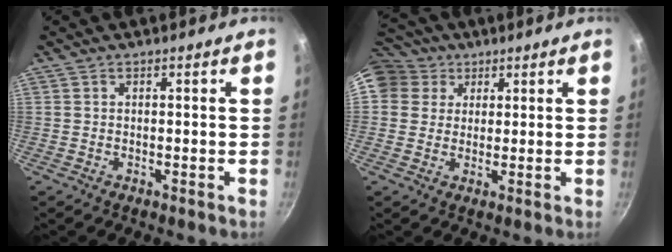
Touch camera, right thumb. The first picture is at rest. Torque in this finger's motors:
{"motor_torque": [0.77, 0.82, 0.86, -0.15, 0.18]}